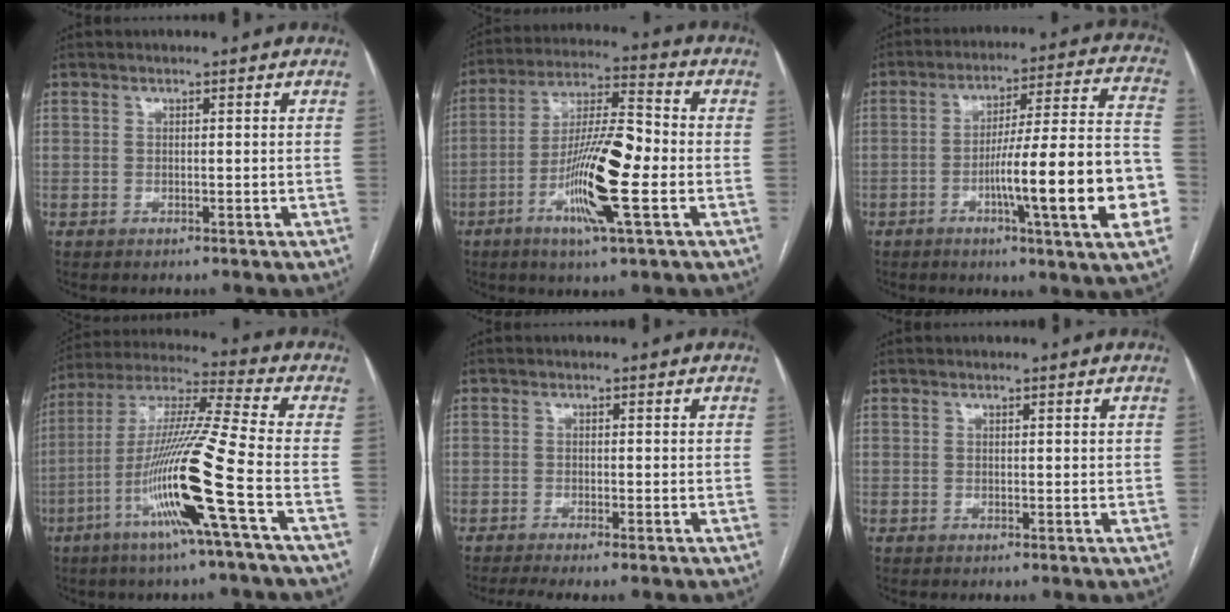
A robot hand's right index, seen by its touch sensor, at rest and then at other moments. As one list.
[{"total": 14.2, "force": [-4.0, 1.2, 13.5], "torque": [-0.252, -0.002, -0.077]}, {"total": 19.5, "force": [-5.5, 0.3, 18.7], "torque": [-0.233, 0.010, -0.079]}, {"total": 17.3, "force": [-6.4, -1.7, 16.0], "torque": [-0.315, -0.016, -0.127]}, {"total": 2.9, "force": [-2.1, 0.0, 2.0], "torque": [-0.034, -0.005, -0.041]}, {"total": 0.6, "force": [0.3, 0.3, 0.4], "torque": [-0.002, 0.000, 0.003]}]